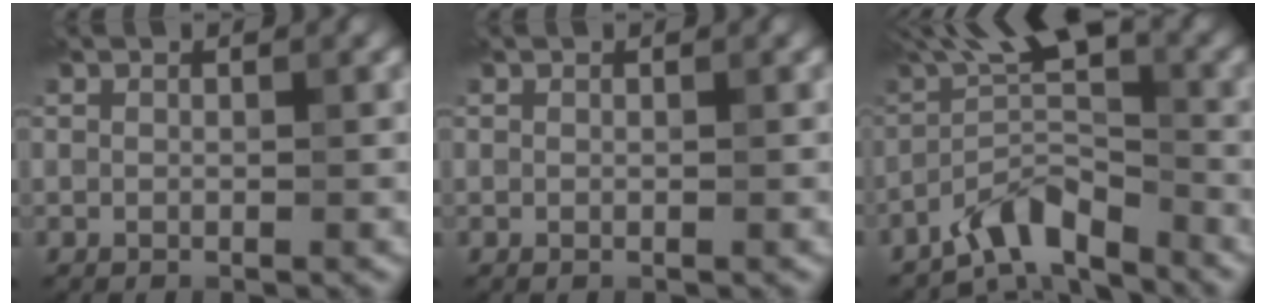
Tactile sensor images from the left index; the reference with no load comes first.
{"total": 0.0}
{"total": 6.9, "force": [-4.4, 2.2, 4.8], "torque": [-0.074, 0.014, -0.090]}